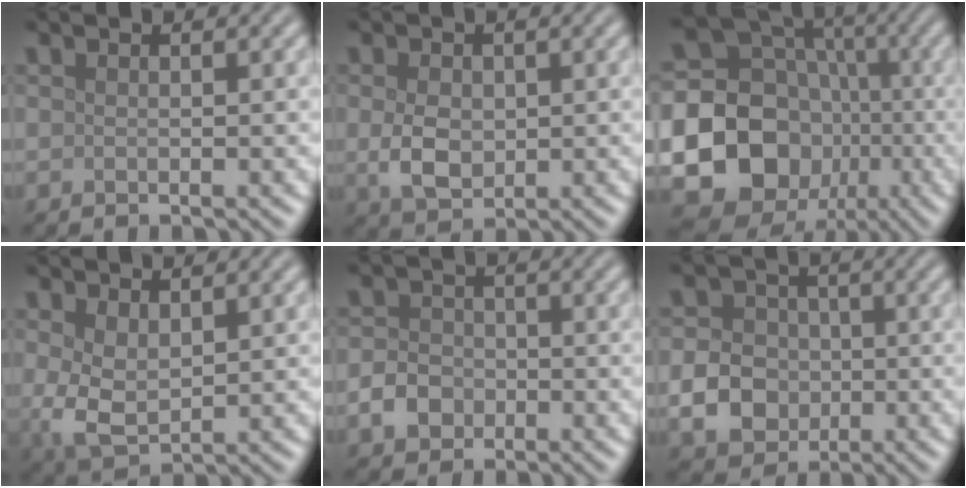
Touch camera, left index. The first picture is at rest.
{"total": 3.4, "force": [-0.1, 2.5, 2.4], "torque": [-0.050, -0.002, -0.001]}
{"total": 20.8, "force": [-4.9, 18.9, 7.2], "torque": [-0.179, -0.019, -0.114]}
{"total": 3.9, "force": [0.7, 2.3, 3.2], "torque": [-0.075, -0.002, 0.019]}
{"total": 2.8, "force": [-1.1, 2.2, 1.2], "torque": [-0.021, 0.002, -0.025]}
{"total": 4.6, "force": [-0.9, 4.0, 2.1], "torque": [-0.038, 0.003, -0.025]}